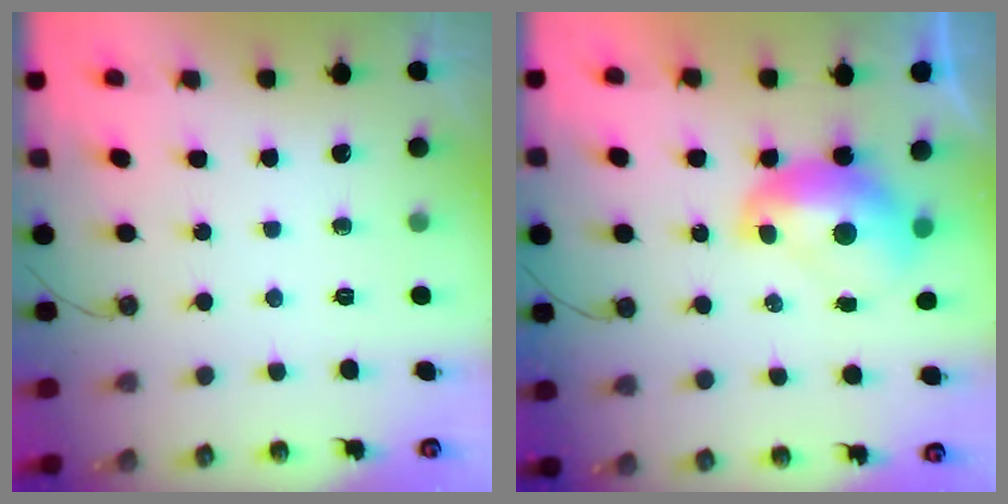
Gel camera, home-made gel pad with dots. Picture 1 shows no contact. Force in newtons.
{"total": 2.7, "press": 2.7, "slide": 0.4}